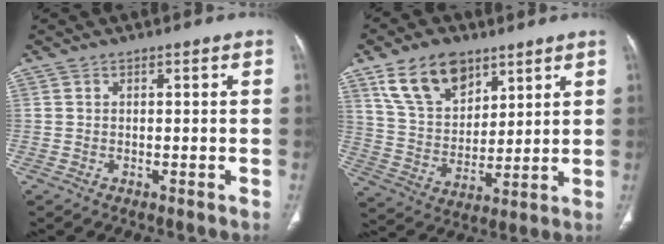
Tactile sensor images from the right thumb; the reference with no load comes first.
{"total": 13.9, "force": [8.4, 8.2, 7.4], "torque": [-0.108, -0.035, 0.166]}